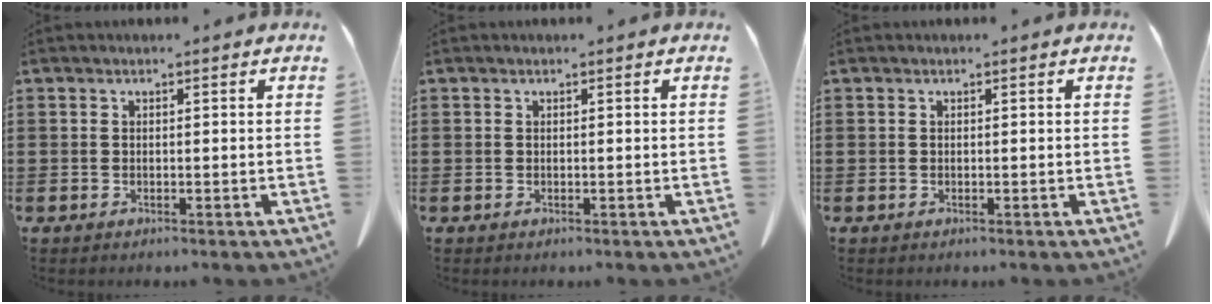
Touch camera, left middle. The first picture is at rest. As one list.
[{"total": 0.0}, {"total": 0.0}]